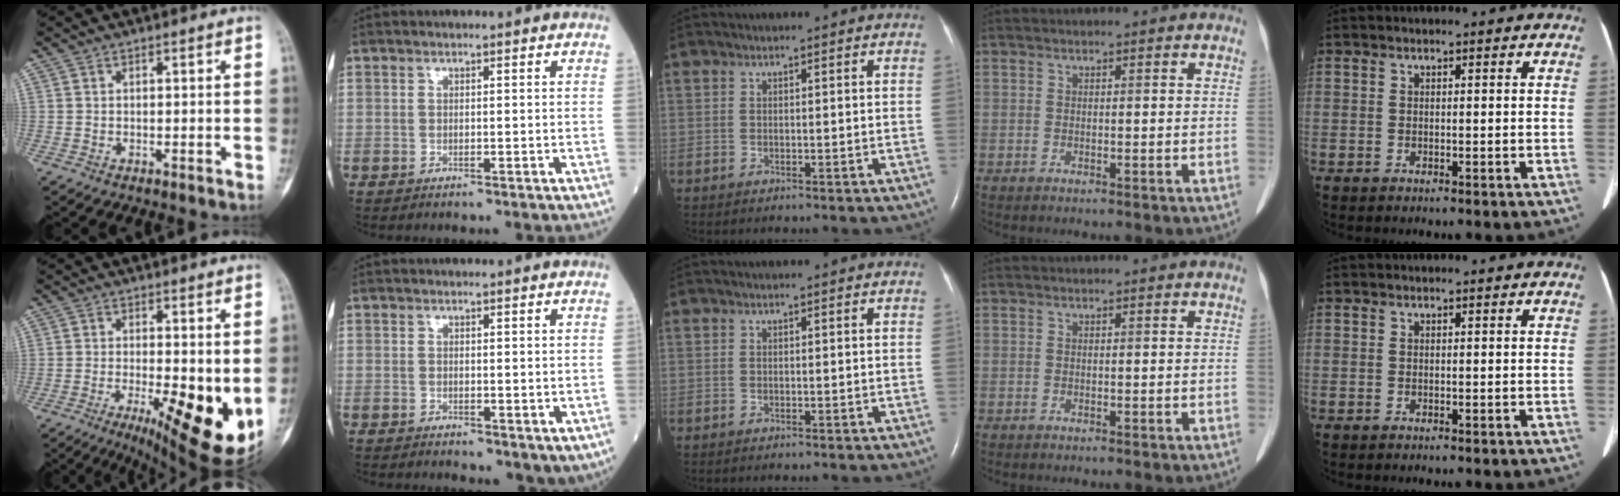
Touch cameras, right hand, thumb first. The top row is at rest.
{"thumb": {"total": 14.6, "force": [-3.1, 4.4, 13.6], "torque": [-0.172, -0.025, -0.029]}, "index": {"total": 3.4, "force": [0.6, 1.7, 2.9], "torque": [-0.038, -0.014, 0.015]}}